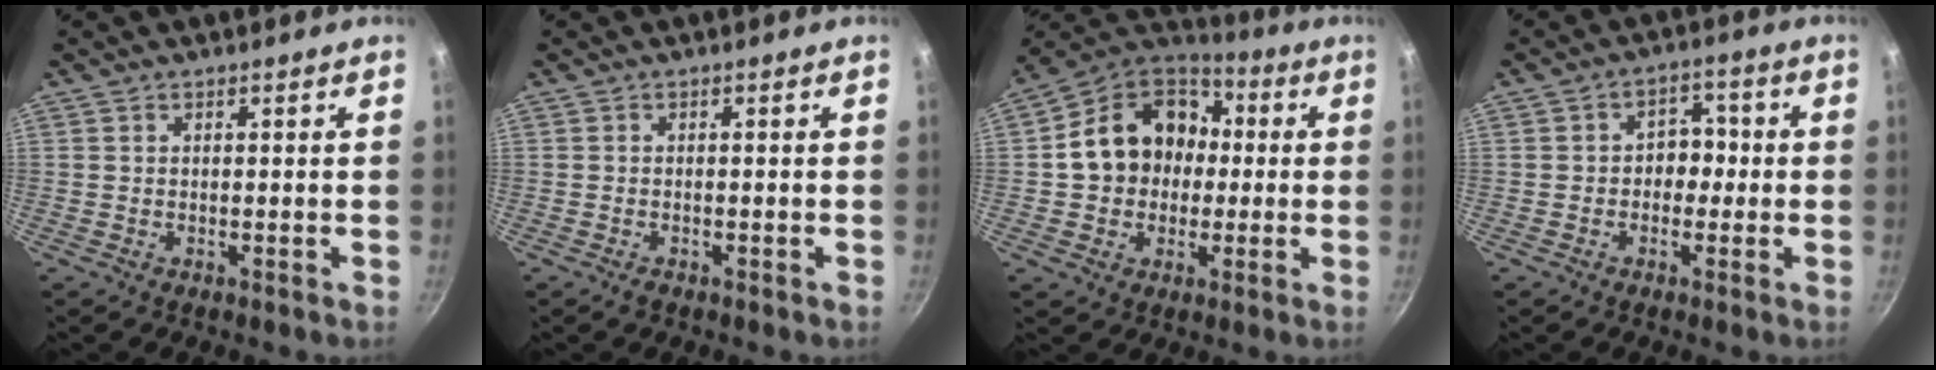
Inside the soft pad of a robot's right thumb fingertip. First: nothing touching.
{"total": 1.1, "force": [-0.8, 0.6, 0.5], "torque": [-0.013, 0.003, -0.011]}
{"total": 16.7, "force": [0.8, 13.9, 9.2], "torque": [-0.123, 0.040, 0.001]}
{"total": 5.1, "force": [-0.5, 4.1, 3.0], "torque": [0.006, 0.015, -0.015]}